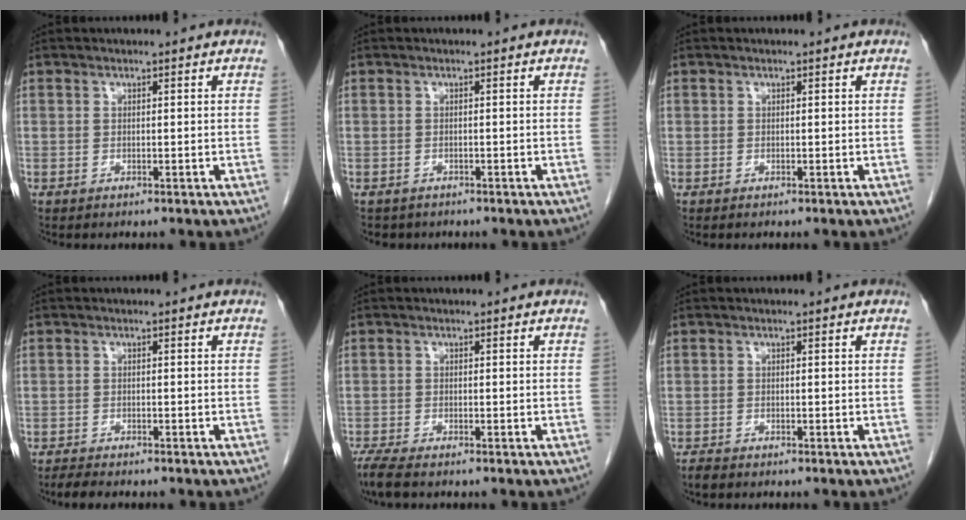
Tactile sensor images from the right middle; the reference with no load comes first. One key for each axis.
{"total": 2.1, "fx": -1.7, "fy": 1.2, "fz": 0.2, "tx": -0.008, "ty": 0.002, "tz": -0.021}
{"total": 0.0}
{"total": 2.8, "fx": -2.4, "fy": 0.5, "fz": 1.3, "tx": -0.027, "ty": -0.007, "tz": -0.036}
{"total": 3.3, "fx": -2.7, "fy": 0.4, "fz": 1.9, "tx": -0.041, "ty": -0.011, "tz": -0.048}
{"total": 1.0, "fx": -0.9, "fy": 0.2, "fz": 0.4, "tx": -0.013, "ty": -0.002, "tz": -0.015}